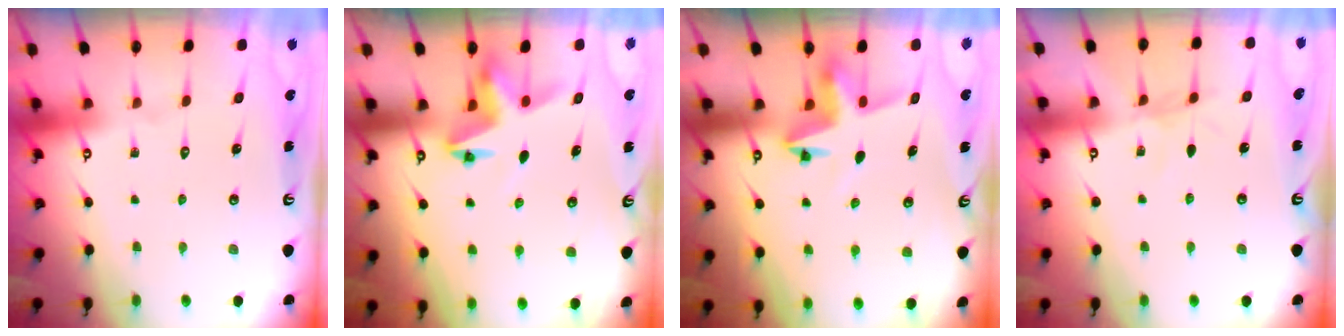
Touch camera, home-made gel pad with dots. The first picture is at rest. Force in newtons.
{"total": 5.1, "press": 5.1, "slide": 0.0}
{"total": 4.8, "press": 4.8, "slide": 0.2}
{"total": 3.0, "press": 2.9, "slide": 0.4}